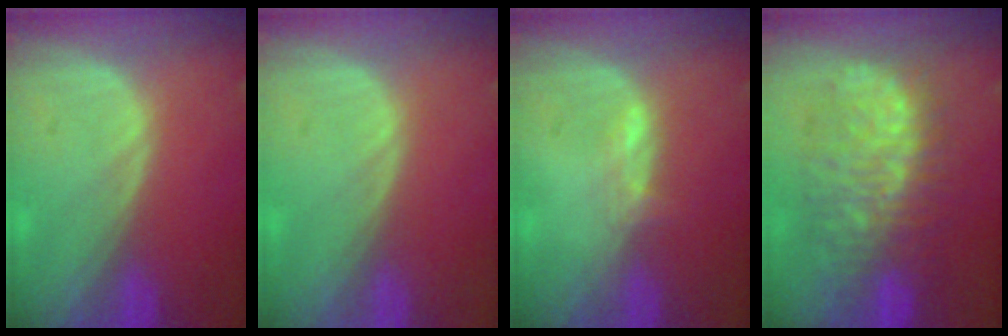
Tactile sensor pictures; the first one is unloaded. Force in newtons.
{"total": 0.0}
{"total": 1.6, "press": 1.5, "slide": 0.6}
{"total": 11.0, "press": 10.9, "slide": 1.3}